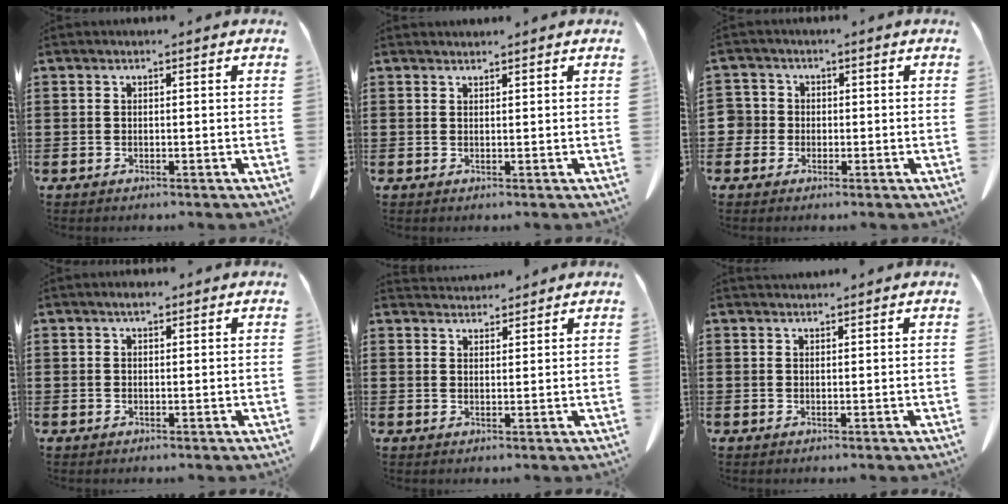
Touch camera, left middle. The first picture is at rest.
{"total": 0.9, "force": [0.9, 0.0, 0.1], "torque": [-0.003, -0.001, 0.018]}
{"total": 2.6, "force": [-0.3, 2.6, 0.5], "torque": [-0.029, 0.006, -0.011]}
{"total": 1.4, "force": [1.1, 0.5, 0.8], "torque": [-0.011, 0.001, 0.017]}
{"total": 2.8, "force": [2.8, 0.4, -0.1], "torque": [-0.006, -0.007, 0.053]}
{"total": 1.0, "force": [1.0, 0.1, 0.1], "torque": [-0.003, -0.001, 0.020]}